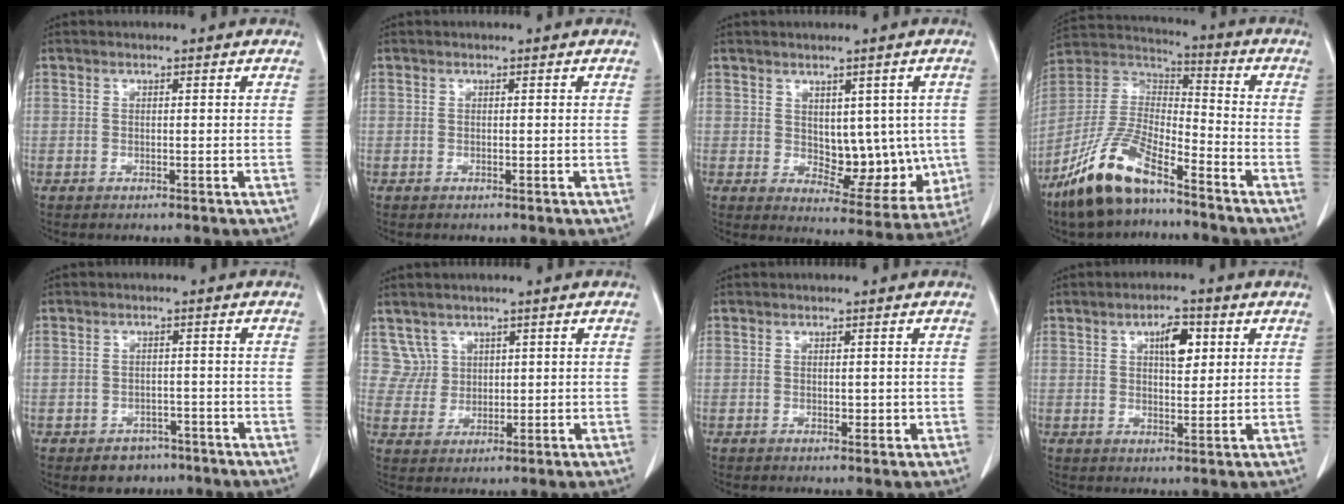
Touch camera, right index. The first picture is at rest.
{"total": 0.0}
{"total": 10.0, "force": [0.3, 5.8, 8.2], "torque": [-0.088, 0.000, 0.024]}
{"total": 14.8, "force": [-10.2, 4.3, 9.8], "torque": [-0.208, -0.001, -0.193]}
{"total": 3.9, "force": [-2.5, 2.8, 0.9], "torque": [-0.008, 0.009, -0.028]}
{"total": 4.0, "force": [2.3, 3.3, -0.4], "torque": [0.016, 0.008, 0.047]}
{"total": 1.4, "force": [-0.1, 0.9, 1.1], "torque": [-0.011, -0.001, 0.001]}
{"total": 5.2, "force": [1.9, 2.1, 4.4], "torque": [-0.071, 0.006, 0.032]}